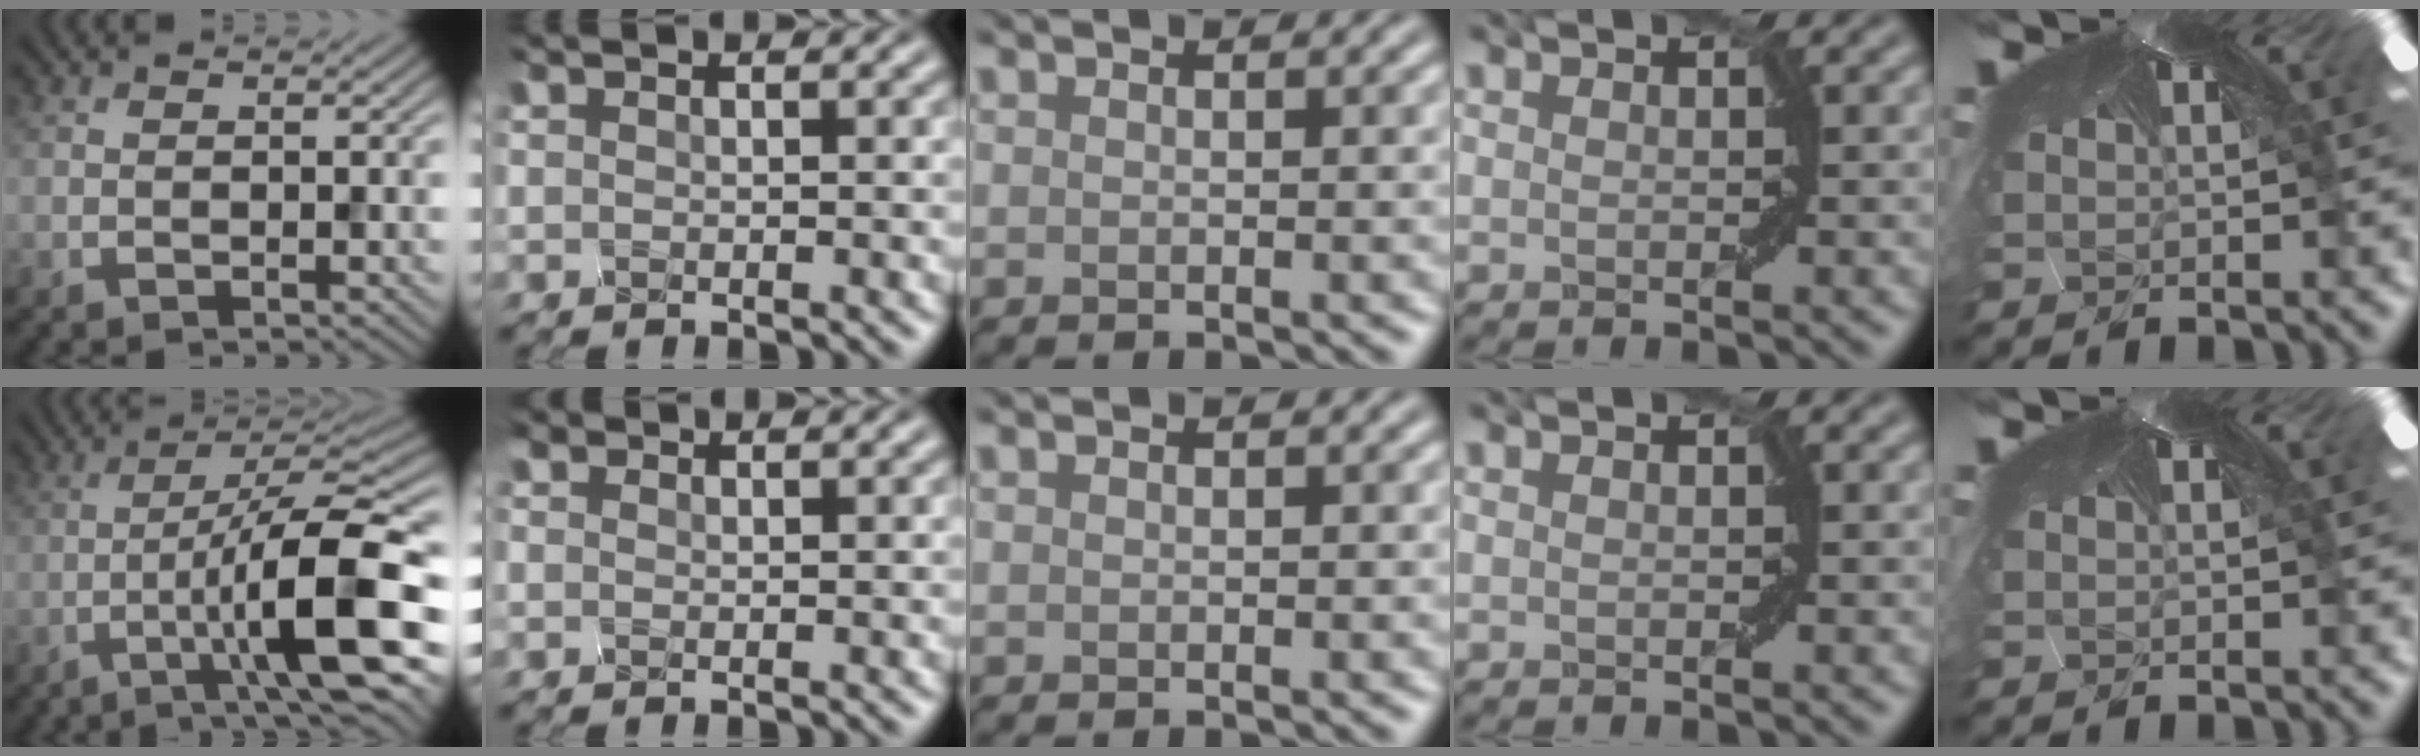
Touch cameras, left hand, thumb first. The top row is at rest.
{"thumb": {"total": 12.8, "force": [-4.3, 2.1, 11.9], "torque": [-0.179, 0.013, -0.078]}, "index": {"total": 0.7, "force": [-0.1, -0.2, -0.7], "torque": [-0.002, 0.001, 0.012]}}